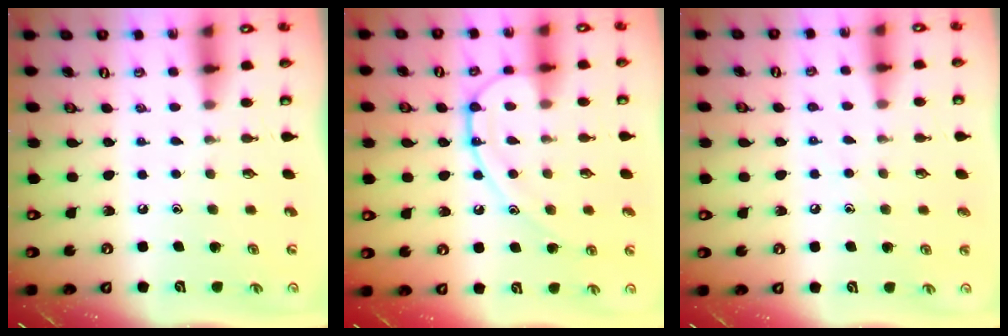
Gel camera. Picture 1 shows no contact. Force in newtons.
{"total": 11.6, "press": 11.6, "slide": 0.6}
{"total": 5.7, "press": 5.6, "slide": 0.6}